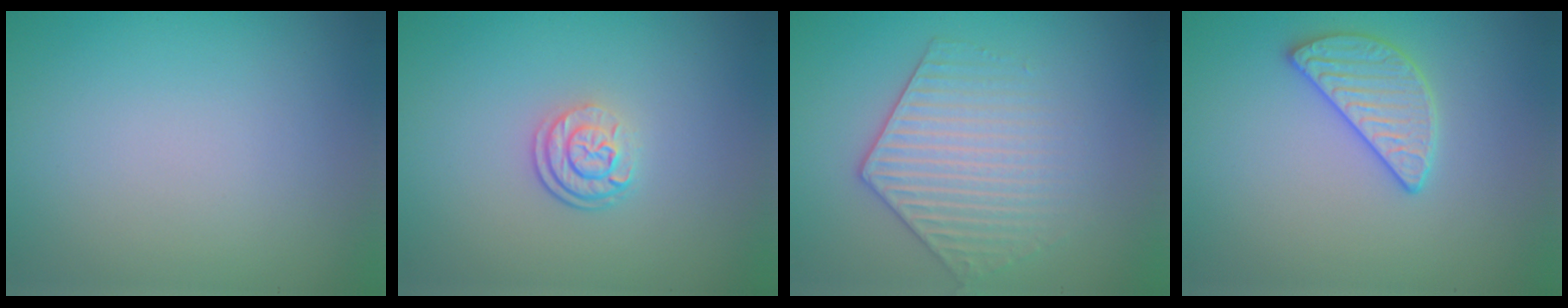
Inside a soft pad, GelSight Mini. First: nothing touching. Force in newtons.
{"total": 2.5, "press": 1.9, "slide": 1.7}
{"total": 3.7, "press": 3.5, "slide": 1.3}
{"total": 2.8, "press": 2.7, "slide": 0.7}